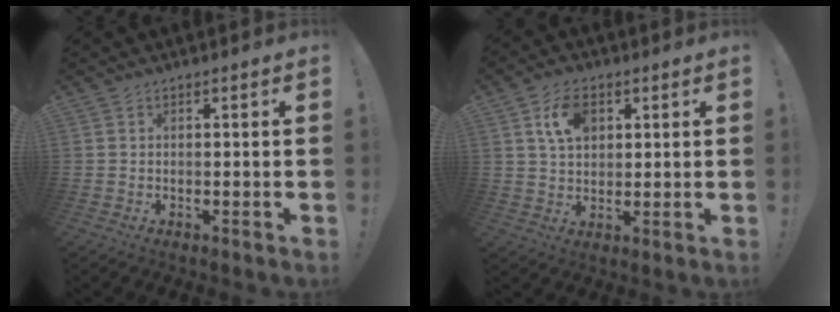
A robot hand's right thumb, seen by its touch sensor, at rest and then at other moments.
{"total": 9.5, "force": [3.7, 6.9, 5.4], "torque": [-0.084, 0.001, 0.069]}